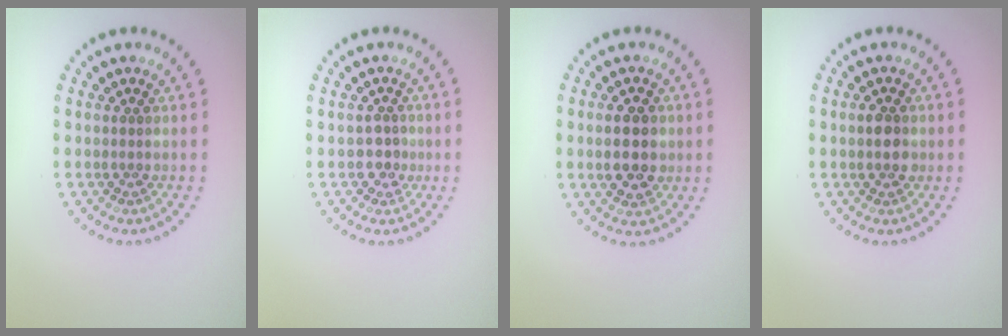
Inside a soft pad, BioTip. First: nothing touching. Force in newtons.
{"total": 1.4, "press": 1.2, "slide": 0.7}
{"total": 3.9, "press": 3.9, "slide": 0.2}
{"total": 2.4, "press": 2.4, "slide": 0.1}